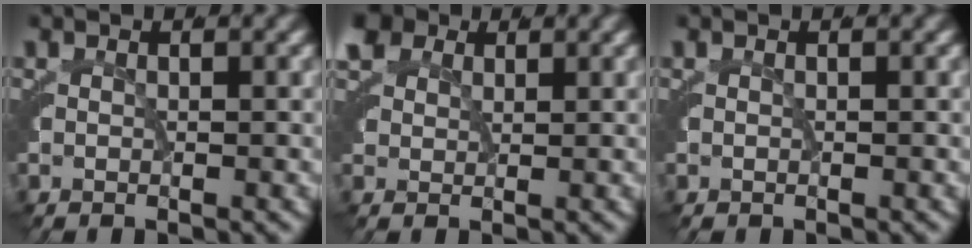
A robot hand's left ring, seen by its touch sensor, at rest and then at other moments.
{"total": 2.6, "force": [1.8, 1.6, 1.0], "torque": [-0.036, -0.002, 0.033]}
{"total": 0.0}